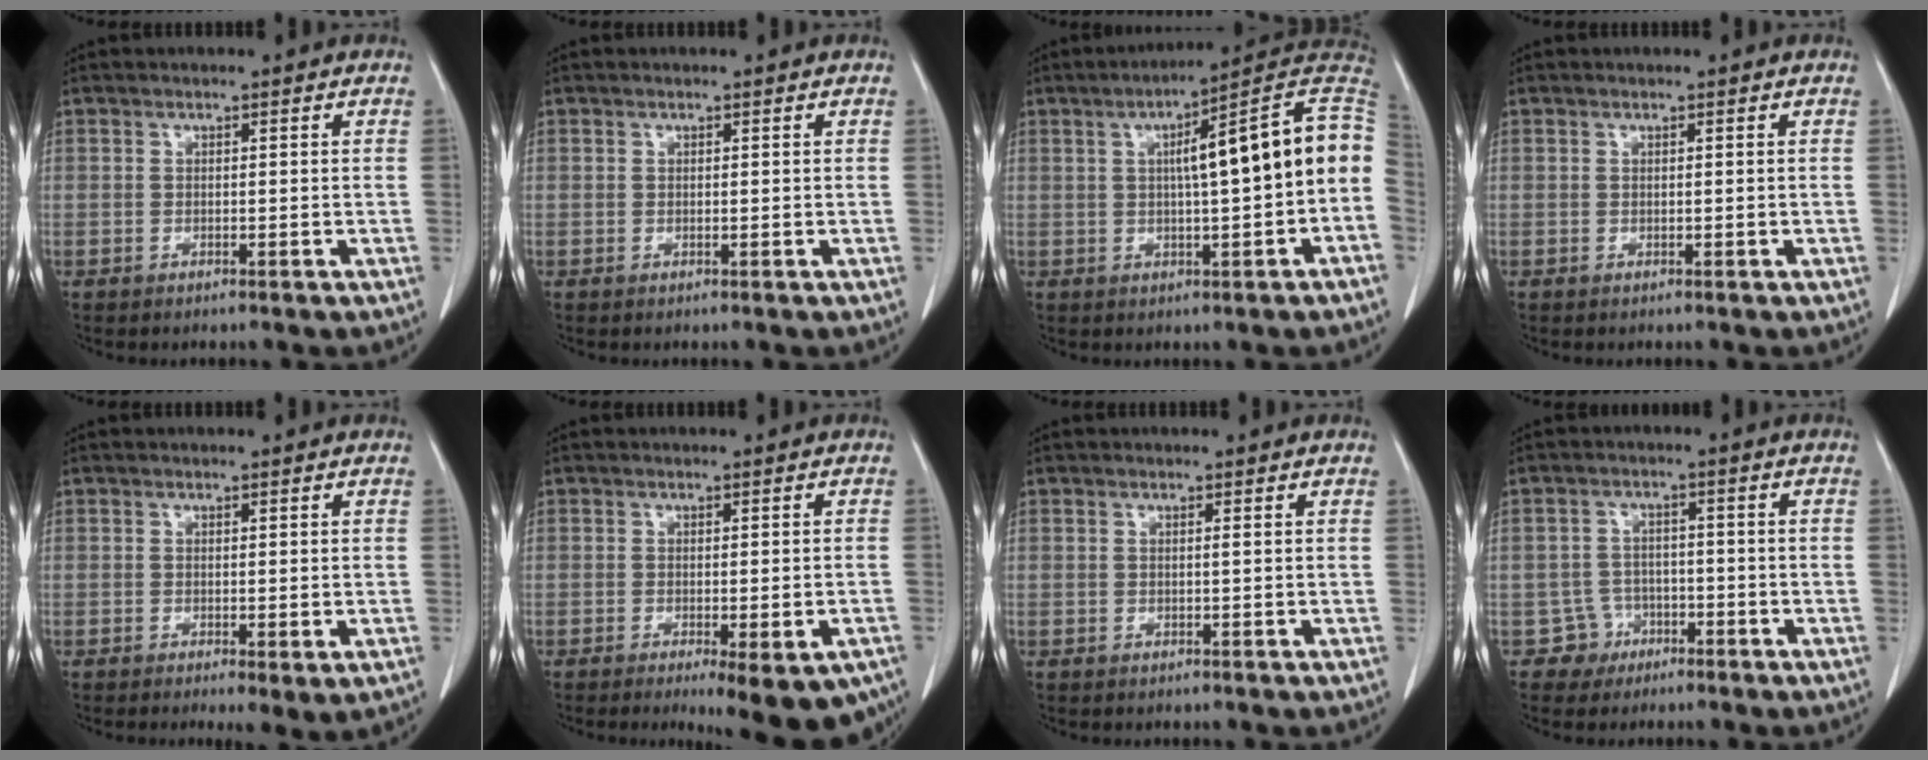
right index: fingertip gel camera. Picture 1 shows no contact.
{"total": 0.0}
{"total": 14.6, "force": [1.1, 1.1, 14.5], "torque": [-0.200, 0.038, 0.010]}
{"total": 0.0}
{"total": 3.4, "force": [-1.3, 0.8, 3.1], "torque": [-0.040, -0.011, -0.014]}
{"total": 10.7, "force": [-6.8, 2.8, 7.7], "torque": [-0.061, -0.013, -0.087]}
{"total": 0.0}
{"total": 4.0, "force": [-2.1, 3.4, -0.7], "torque": [0.019, 0.015, -0.033]}